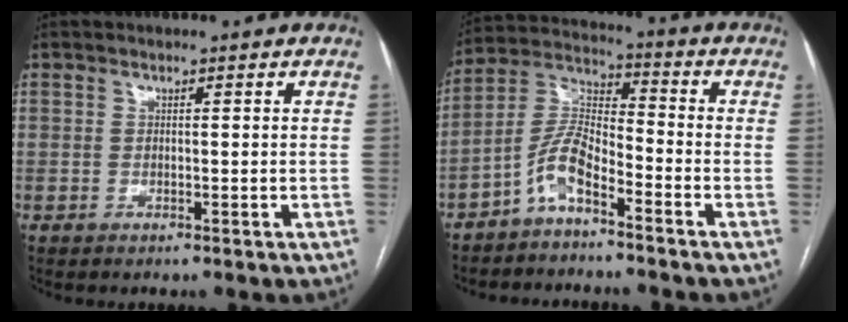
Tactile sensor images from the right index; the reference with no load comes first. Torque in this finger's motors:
{"motor_torque": [0.34, -0.44, 0.23, 0.12]}